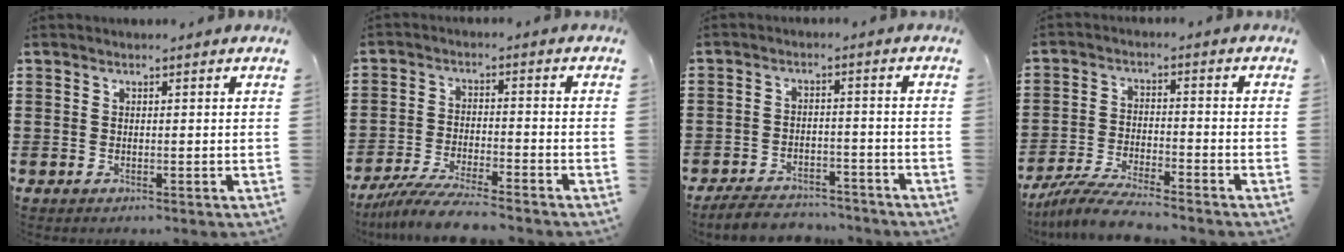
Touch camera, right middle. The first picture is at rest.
{"total": 6.3, "force": [-5.8, 0.2, 2.6], "torque": [-0.059, -0.012, -0.111]}
{"total": 4.4, "force": [-4.3, 0.7, 0.8], "torque": [-0.023, 0.002, -0.089]}
{"total": 6.4, "force": [-5.9, 0.1, 2.3], "torque": [-0.055, -0.013, -0.115]}